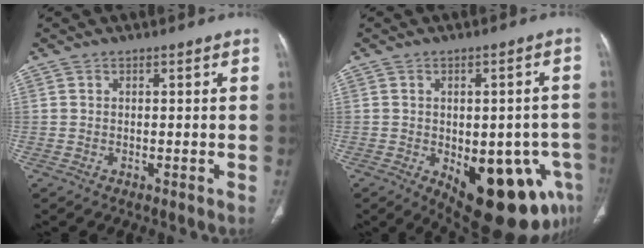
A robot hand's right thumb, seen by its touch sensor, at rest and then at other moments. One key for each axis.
{"total": 18.9, "fx": -7.4, "fy": 8.5, "fz": 15.2, "tx": -0.138, "ty": 0.010, "tz": -0.076}